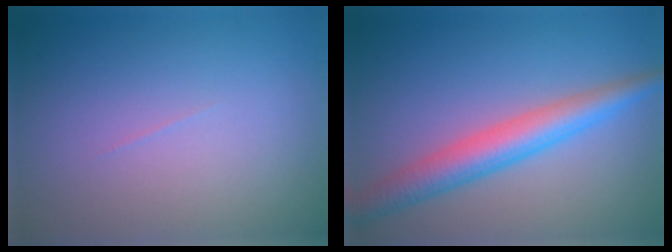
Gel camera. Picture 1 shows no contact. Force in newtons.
{"total": 4.8, "press": 4.8, "slide": 0.0}